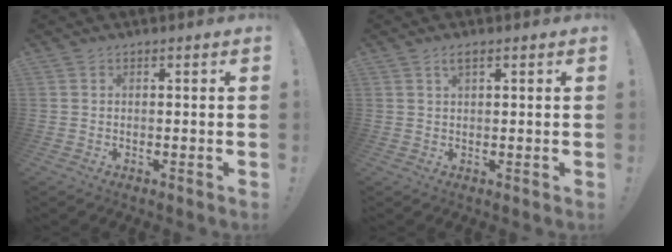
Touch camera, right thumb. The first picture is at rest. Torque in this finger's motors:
{"motor_torque": [0.10, 0.02, 0.29, 0.07, -0.01]}